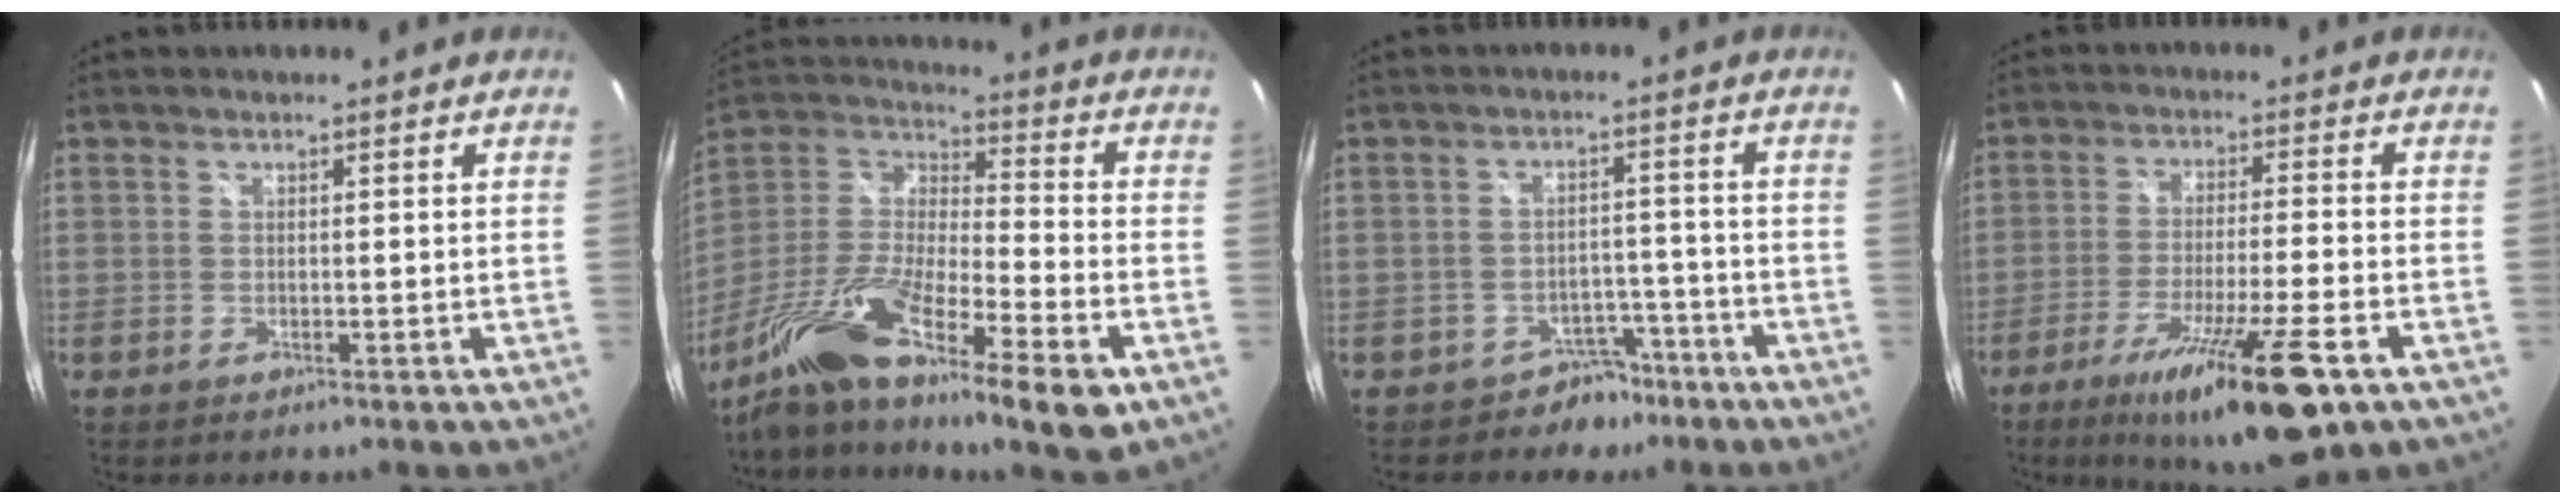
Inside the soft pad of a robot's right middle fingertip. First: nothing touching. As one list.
[{"total": 22.8, "force": [-13.2, 4.7, 17.9], "torque": [-0.322, -0.036, -0.245]}, {"total": 5.3, "force": [-4.0, 3.5, 0.3], "torque": [-0.002, 0.029, -0.055]}, {"total": 16.8, "force": [-9.6, 2.1, 13.7], "torque": [-0.248, -0.043, -0.158]}]